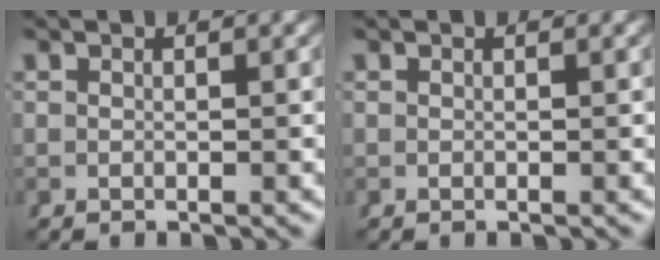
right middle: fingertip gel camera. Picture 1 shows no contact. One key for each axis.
{"total": 0.0}